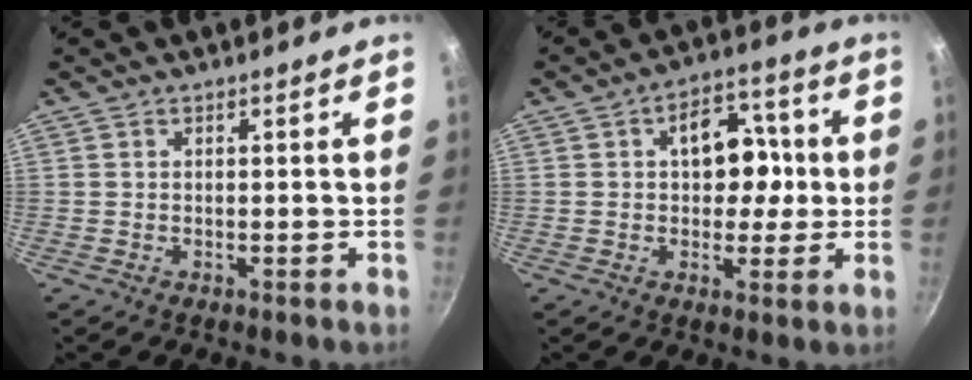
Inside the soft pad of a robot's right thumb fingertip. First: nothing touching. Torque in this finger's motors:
{"motor_torque": [-0.94, 1.32, 0.66, -0.08, 0.19]}